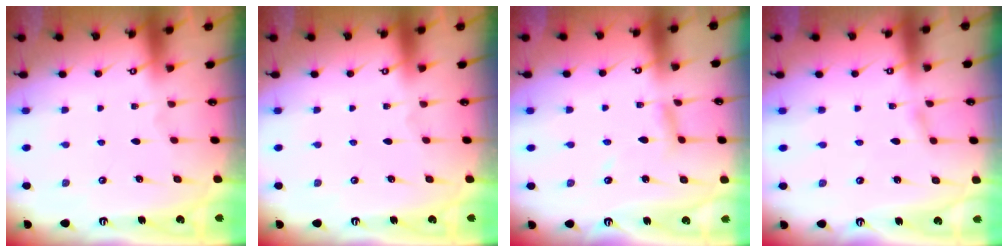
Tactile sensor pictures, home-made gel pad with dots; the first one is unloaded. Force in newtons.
{"total": 0.0}
{"total": 5.9, "press": 5.9, "slide": 0.5}
{"total": 1.9, "press": 1.9, "slide": 0.2}